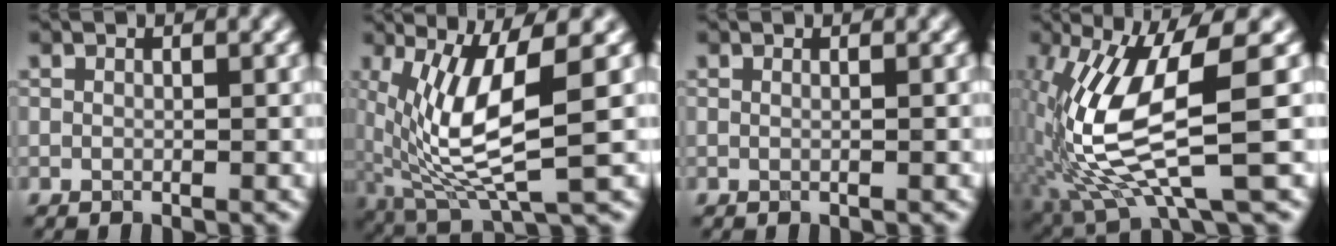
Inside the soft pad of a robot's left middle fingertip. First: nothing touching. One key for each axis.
{"total": 8.0, "fx": 0.5, "fy": 2.2, "fz": 7.7, "tx": -0.166, "ty": -0.015, "tz": 0.020}
{"total": 0.6, "fx": 0.1, "fy": 0.4, "fz": 0.5, "tx": -0.002, "ty": -0.001, "tz": -0.007}
{"total": 10.8, "fx": -1.1, "fy": 2.7, "fz": 10.4, "tx": -0.224, "ty": -0.012, "tz": -0.010}